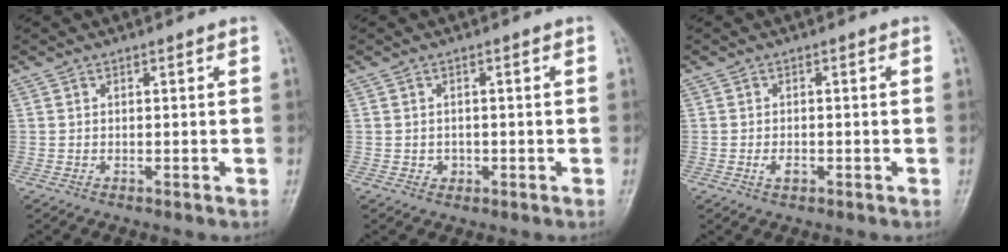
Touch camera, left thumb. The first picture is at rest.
{"total": 1.5, "force": [-0.4, 1.4, 0.5], "torque": [0.000, 0.004, -0.003]}
{"total": 1.9, "force": [-0.7, 1.2, 1.3], "torque": [-0.022, 0.001, -0.014]}